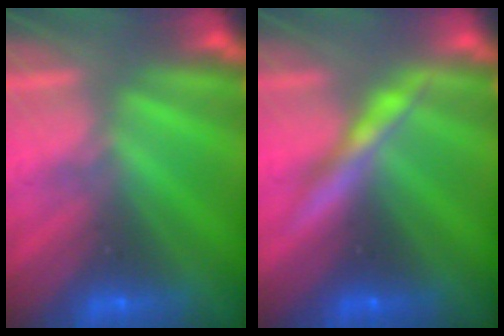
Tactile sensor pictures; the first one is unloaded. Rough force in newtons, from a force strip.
{"total": 3.9}